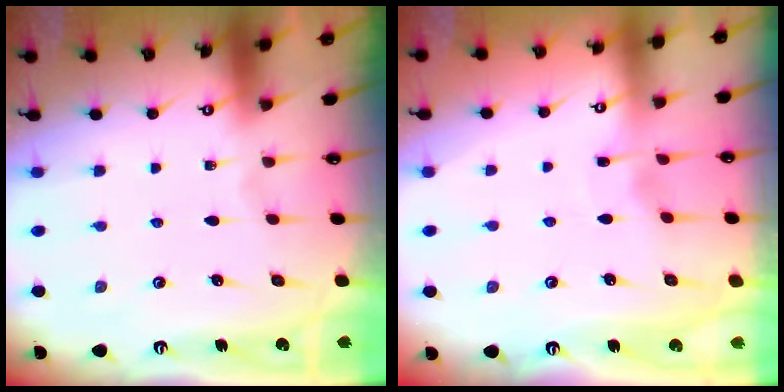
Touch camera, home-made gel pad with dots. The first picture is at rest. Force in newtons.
{"total": 2.5, "press": 2.5, "slide": 0.3}